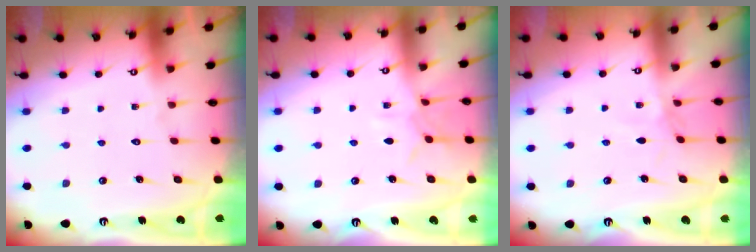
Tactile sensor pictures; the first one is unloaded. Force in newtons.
{"total": 5.3, "press": 5.3, "slide": 0.6}
{"total": 1.6, "press": 1.6, "slide": 0.3}